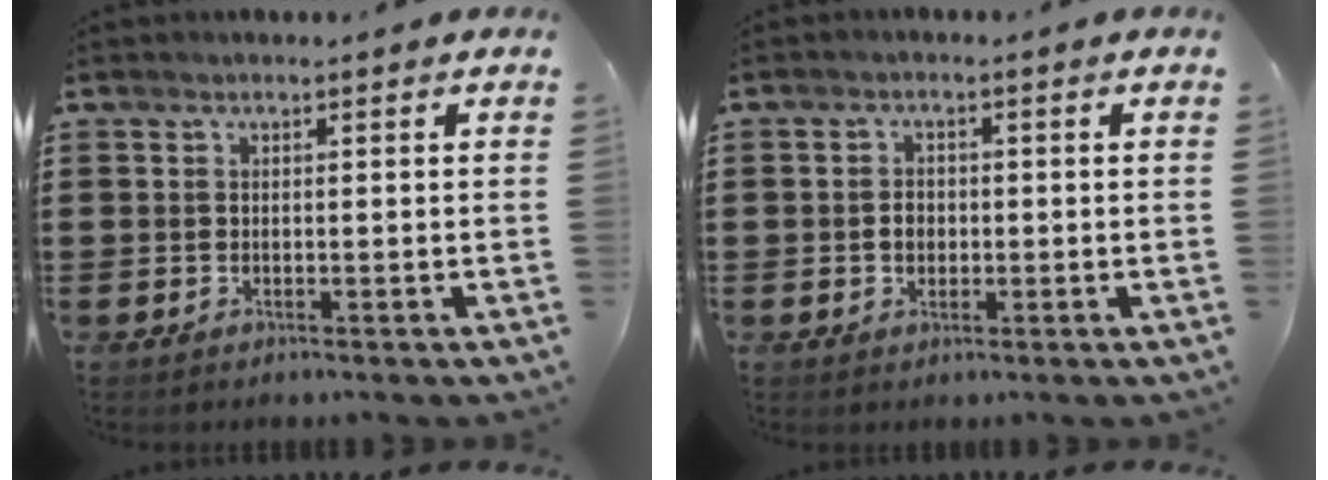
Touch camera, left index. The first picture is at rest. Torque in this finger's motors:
{"motor_torque": [0.26, 0.27, 0.22, 0.02]}